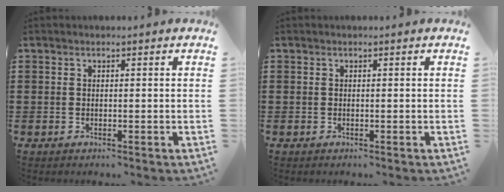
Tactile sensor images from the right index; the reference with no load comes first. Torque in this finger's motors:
{"motor_torque": [-0.87, 1.27, 0.00, 0.01]}